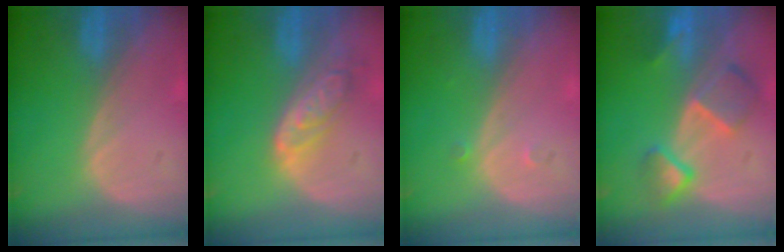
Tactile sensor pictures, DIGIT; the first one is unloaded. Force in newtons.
{"total": 6.2, "press": 5.6, "slide": 2.8}
{"total": 0.9, "press": 0.7, "slide": 0.5}
{"total": 7.7, "press": 6.7, "slide": 3.8}